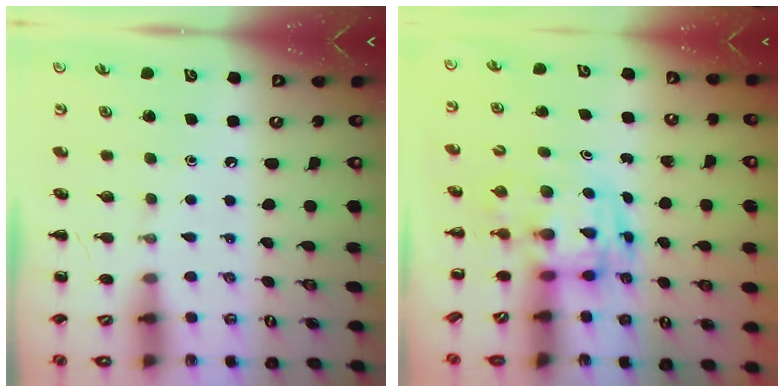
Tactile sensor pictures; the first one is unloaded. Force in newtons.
{"total": 2.8, "press": 2.7, "slide": 0.6}